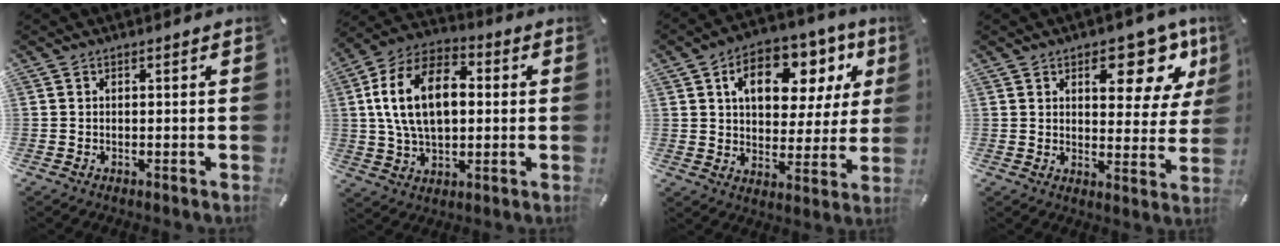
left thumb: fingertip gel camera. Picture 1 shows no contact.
{"total": 17.1, "force": [2.3, 10.9, 12.9], "torque": [-0.269, 0.009, 0.036]}
{"total": 15.5, "force": [6.6, 10.1, 9.7], "torque": [-0.140, -0.024, 0.110]}
{"total": 13.1, "force": [6.4, 7.3, 8.8], "torque": [-0.093, -0.038, 0.101]}